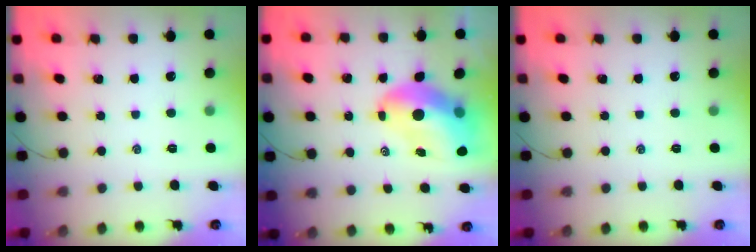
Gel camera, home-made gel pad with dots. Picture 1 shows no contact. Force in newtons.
{"total": 11.4, "press": 11.0, "slide": 3.1}
{"total": 0.0}